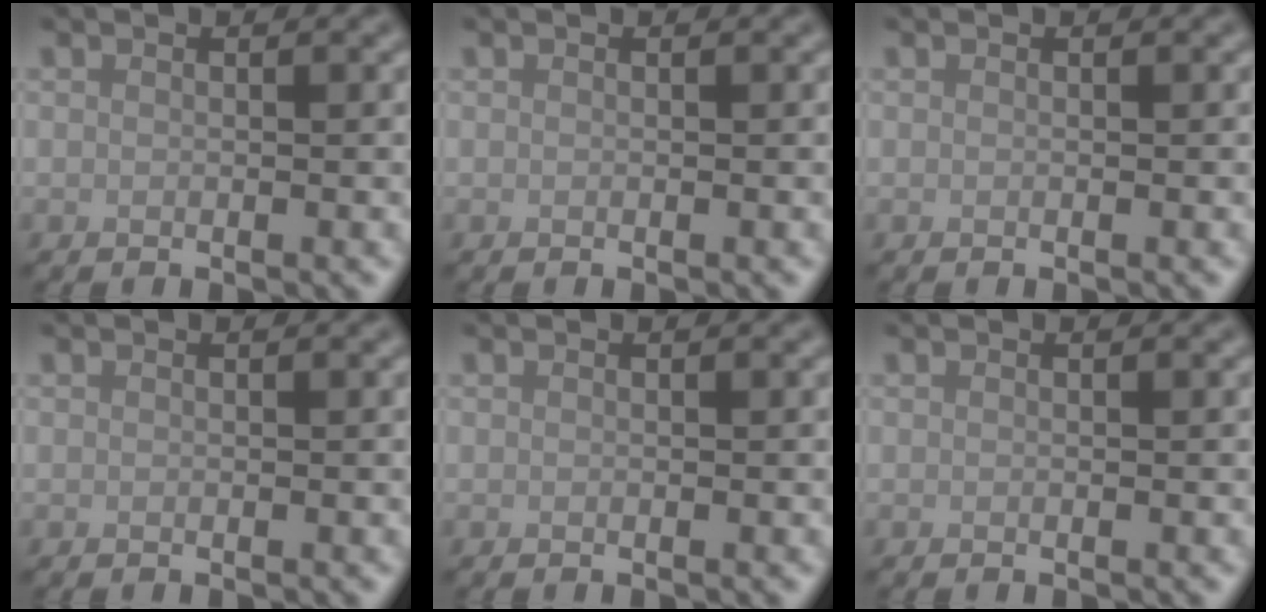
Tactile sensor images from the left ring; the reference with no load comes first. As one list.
[{"total": 0.0}, {"total": 0.0}, {"total": 0.0}, {"total": 0.0}, {"total": 0.0}]